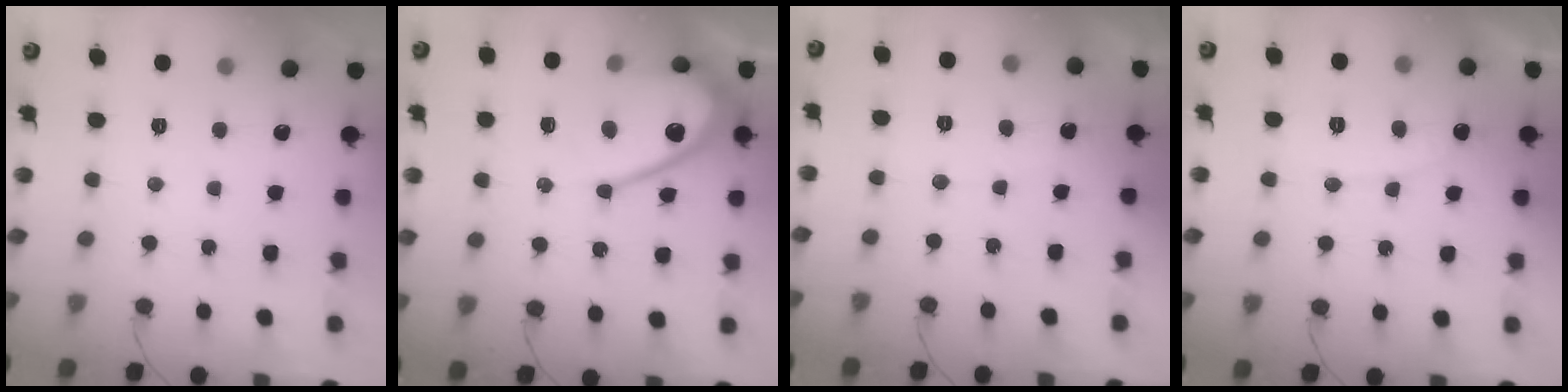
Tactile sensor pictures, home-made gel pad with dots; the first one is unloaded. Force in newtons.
{"total": 11.9, "press": 11.9, "slide": 0.8}
{"total": 3.4, "press": 3.4, "slide": 0.2}
{"total": 6.4, "press": 6.4, "slide": 0.5}